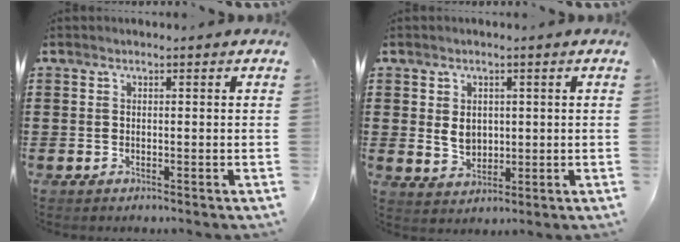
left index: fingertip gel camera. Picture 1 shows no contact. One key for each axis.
{"total": 3.7, "fx": 0.5, "fy": 2.9, "fz": 2.1, "tx": -0.035, "ty": 0.003, "tz": 0.004}